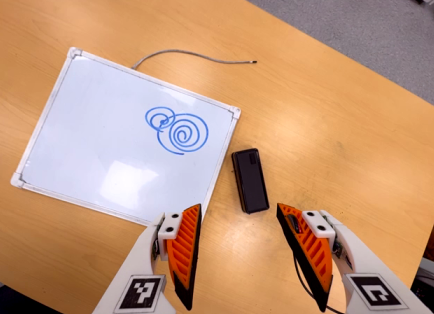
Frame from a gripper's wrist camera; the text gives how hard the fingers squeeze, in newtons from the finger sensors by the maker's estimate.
{"total": 0.0}